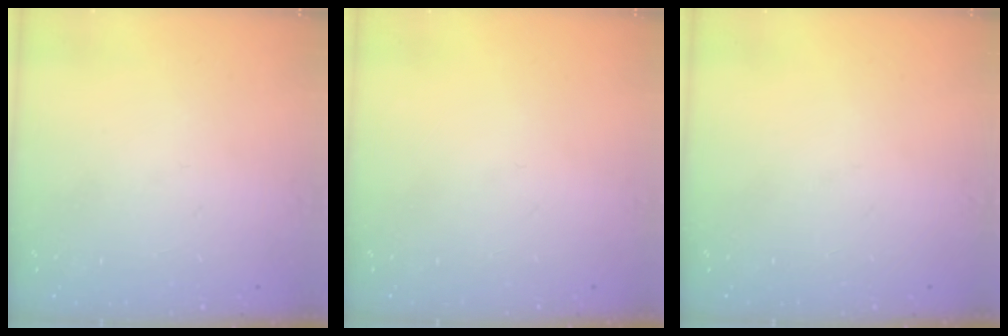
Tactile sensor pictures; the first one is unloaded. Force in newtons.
{"total": 0.0}
{"total": 0.0}